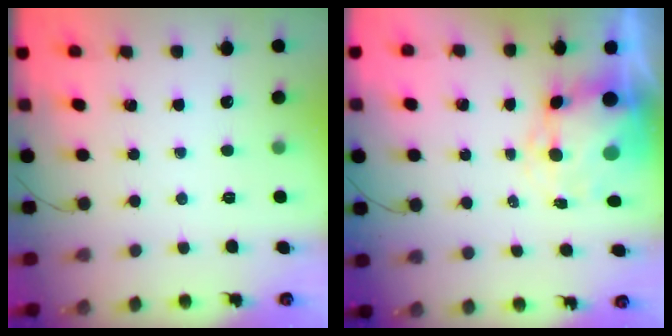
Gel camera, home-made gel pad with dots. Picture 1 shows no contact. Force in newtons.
{"total": 7.2, "press": 6.9, "slide": 2.2}